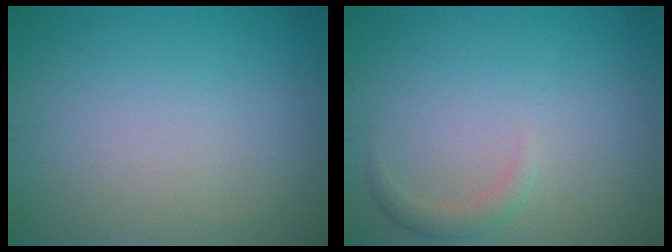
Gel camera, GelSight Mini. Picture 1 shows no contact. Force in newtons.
{"total": 1.3, "press": 1.3, "slide": 0.1}